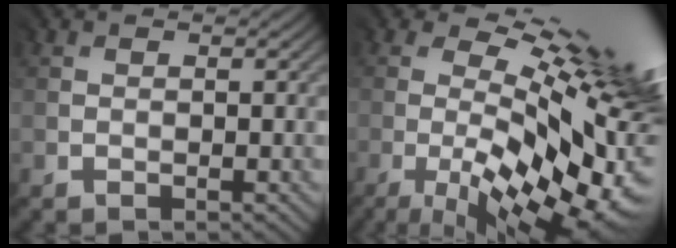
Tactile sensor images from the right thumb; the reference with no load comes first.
{"total": 17.7, "force": [-1.5, 6.2, 16.5], "torque": [-0.253, -0.014, -0.008]}